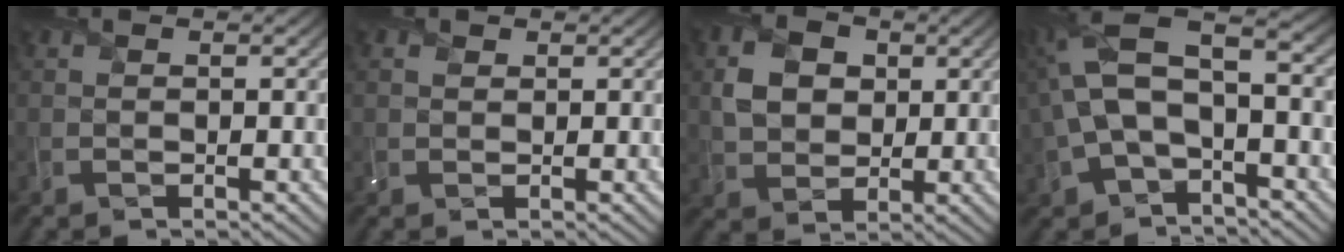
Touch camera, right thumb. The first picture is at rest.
{"total": 0.8, "force": [0.4, 0.6, 0.3], "torque": [-0.008, -0.001, 0.009]}
{"total": 5.3, "force": [1.1, 4.1, 3.1], "torque": [-0.075, 0.003, 0.013]}
{"total": 11.5, "force": [-0.3, 6.2, 9.6], "torque": [-0.230, 0.002, -0.011]}